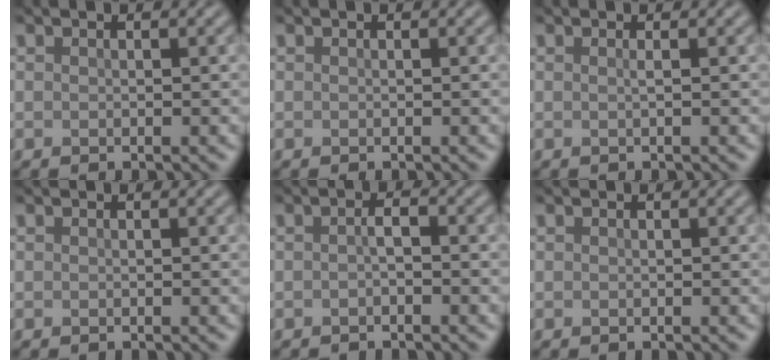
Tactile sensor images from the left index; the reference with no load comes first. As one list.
[{"total": 0.0}, {"total": 0.7, "force": [0.1, 0.3, 0.7], "torque": [-0.008, 0.001, -0.004]}, {"total": 0.0}, {"total": 1.0, "force": [-0.4, 0.2, 0.9], "torque": [-0.018, 0.003, -0.009]}, {"total": 0.0}]